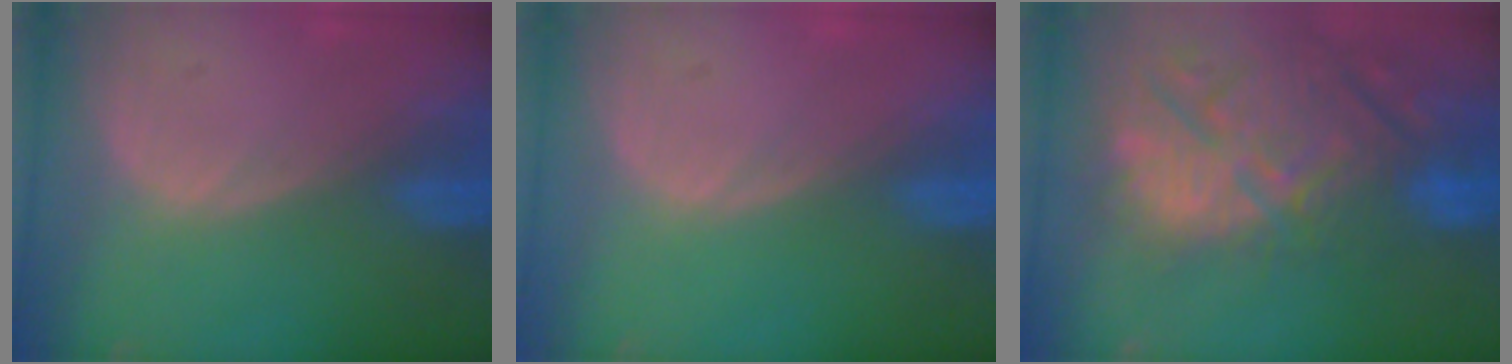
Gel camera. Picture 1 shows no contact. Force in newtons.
{"total": 0.0}
{"total": 15.1, "press": 12.9, "slide": 7.8}